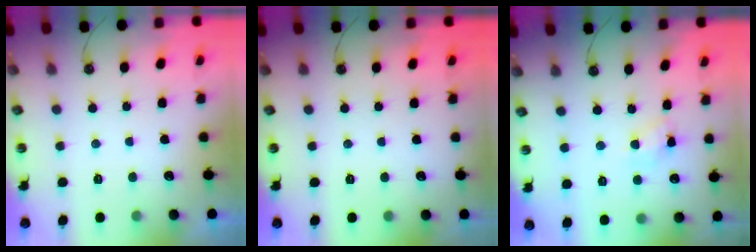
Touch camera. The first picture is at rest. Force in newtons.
{"total": 0.0}
{"total": 7.2, "press": 7.2, "slide": 0.6}